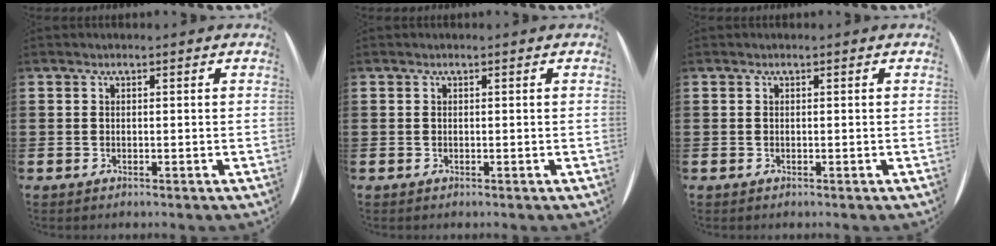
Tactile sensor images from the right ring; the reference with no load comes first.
{"total": 0.0}
{"total": 0.0}